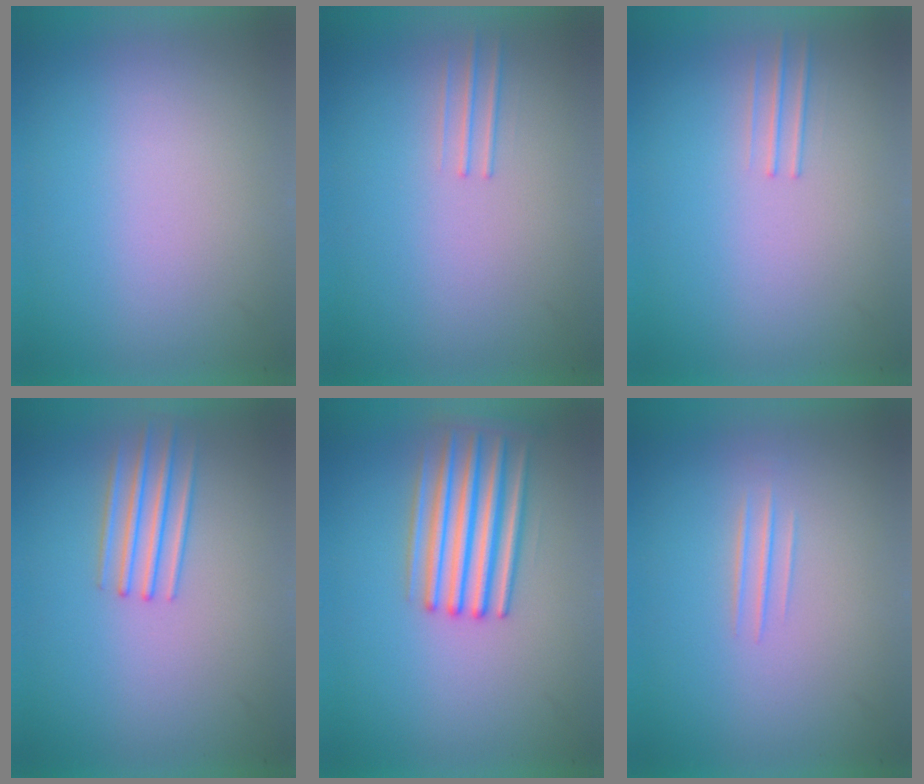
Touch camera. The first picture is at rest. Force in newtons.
{"total": 1.1}
{"total": 1.1}
{"total": 2.1}
{"total": 4.7}
{"total": 1.0}